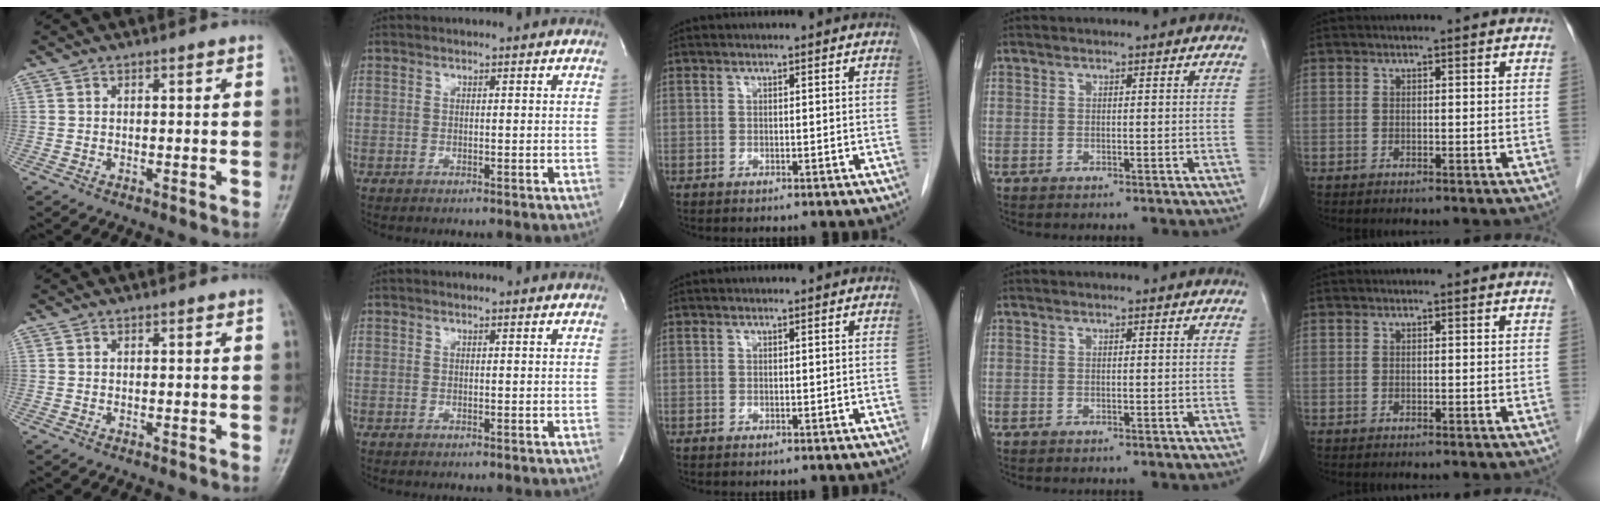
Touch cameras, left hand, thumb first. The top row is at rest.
{}